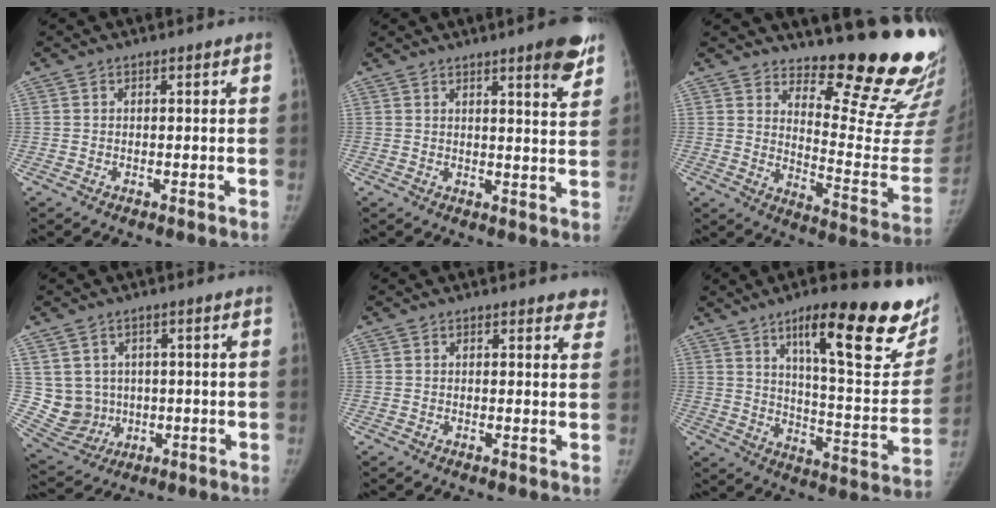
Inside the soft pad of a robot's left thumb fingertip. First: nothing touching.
{"total": 7.3, "force": [4.7, 1.0, 5.5], "torque": [-0.060, -0.026, 0.059]}
{"total": 19.9, "force": [16.8, 3.7, 10.0], "torque": [-0.097, -0.185, 0.223]}
{"total": 7.6, "force": [0.9, 7.3, 2.0], "torque": [-0.005, -0.003, 0.037]}
{"total": 3.5, "force": [3.0, 1.3, 1.2], "torque": [0.015, -0.012, 0.020]}
{"total": 27.6, "force": [15.9, 7.4, 21.2], "torque": [-0.247, -0.064, 0.236]}